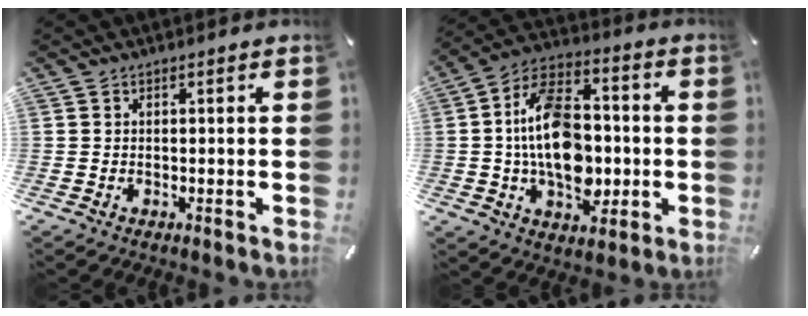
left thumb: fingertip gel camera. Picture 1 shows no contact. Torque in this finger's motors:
{"motor_torque": [2.42, 2.59, 1.30, -0.82, 0.67]}